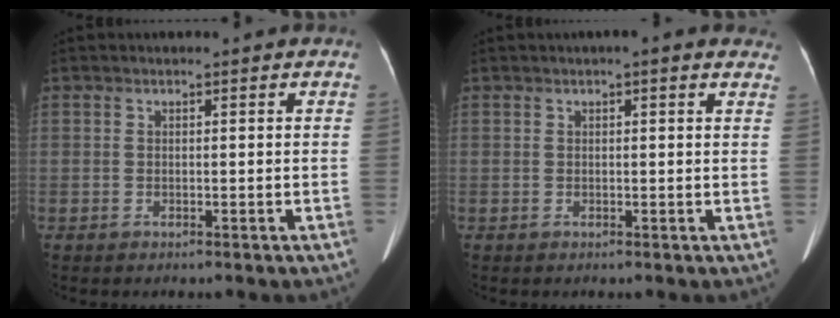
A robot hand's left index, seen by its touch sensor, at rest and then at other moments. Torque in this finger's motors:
{"motor_torque": [0.03, -0.03, 0.00, 0.00]}